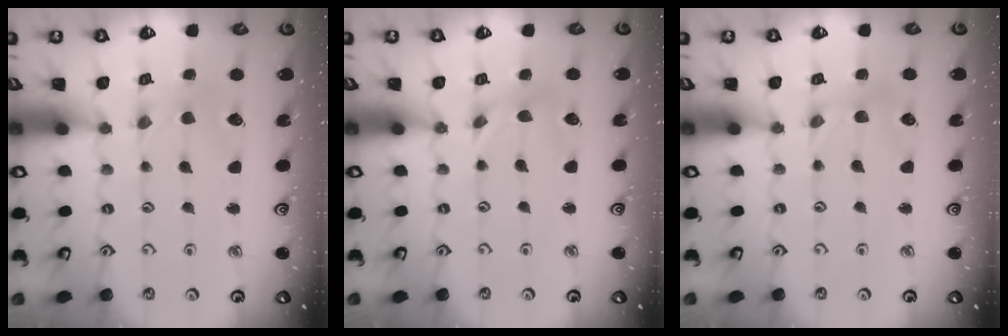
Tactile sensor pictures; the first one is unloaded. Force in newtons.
{"total": 0.0}
{"total": 1.2, "press": 1.2, "slide": 0.2}